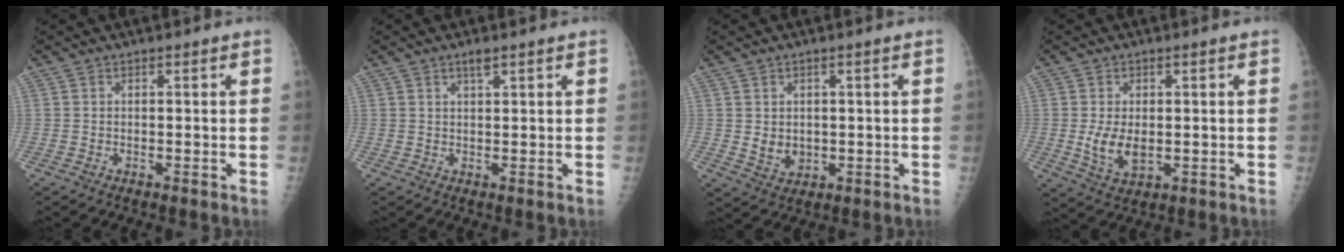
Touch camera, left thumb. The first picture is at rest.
{"total": 1.8, "force": [1.3, 0.7, 1.1], "torque": [-0.008, -0.006, 0.023]}
{"total": 4.2, "force": [0.3, 3.5, 2.4], "torque": [-0.018, -0.007, 0.018]}
{"total": 6.4, "force": [-0.4, 3.8, 5.1], "torque": [-0.086, -0.012, 0.003]}